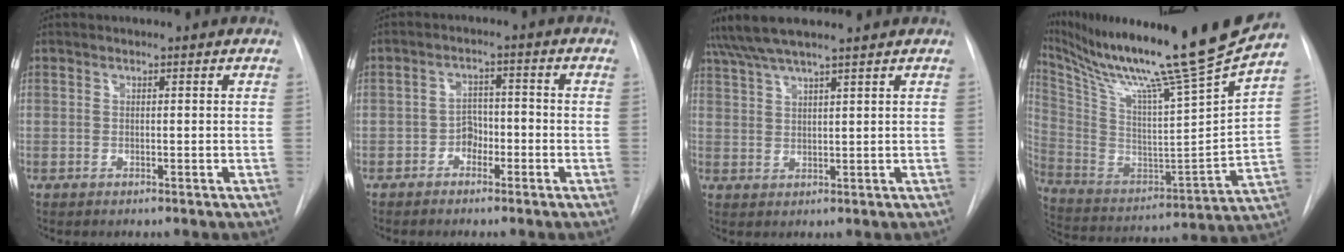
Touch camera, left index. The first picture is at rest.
{"total": 3.4, "force": [-2.1, 2.1, 1.7], "torque": [-0.022, 0.006, -0.039]}
{"total": 6.7, "force": [5.9, -0.2, 3.1], "torque": [-0.057, 0.029, 0.102]}
{"total": 26.2, "force": [21.9, -2.2, 14.3], "torque": [-0.266, -0.073, 0.346]}